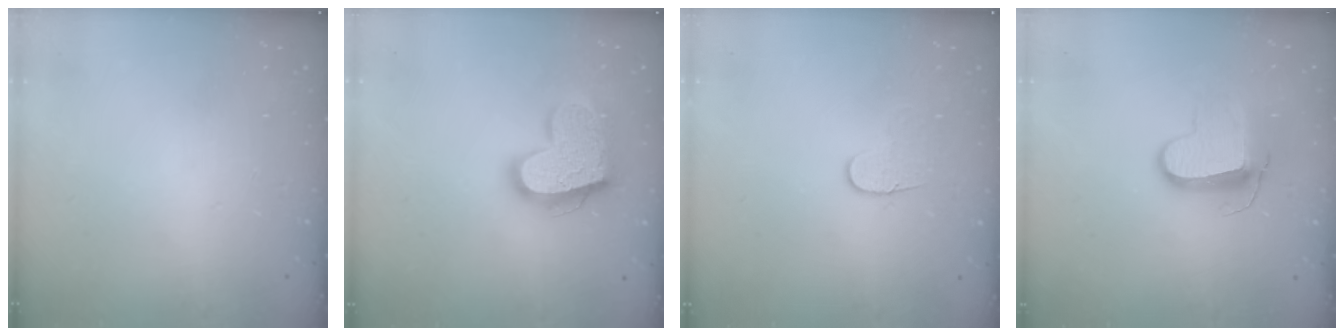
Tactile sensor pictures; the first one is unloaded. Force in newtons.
{"total": 20.2, "press": 20.2, "slide": 1.5}
{"total": 6.2, "press": 6.1, "slide": 0.6}
{"total": 10.9, "press": 10.8, "slide": 0.6}